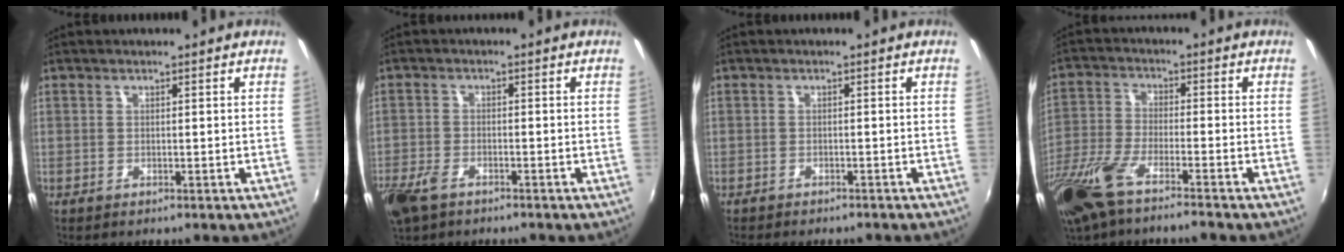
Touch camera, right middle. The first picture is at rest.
{"total": 6.8, "force": [-4.6, 3.1, 4.0], "torque": [-0.108, -0.017, -0.091]}
{"total": 3.6, "force": [-3.3, 0.9, 1.3], "torque": [-0.035, -0.010, -0.049]}
{"total": 13.1, "force": [-9.5, 2.4, 8.7], "torque": [-0.201, -0.038, -0.186]}